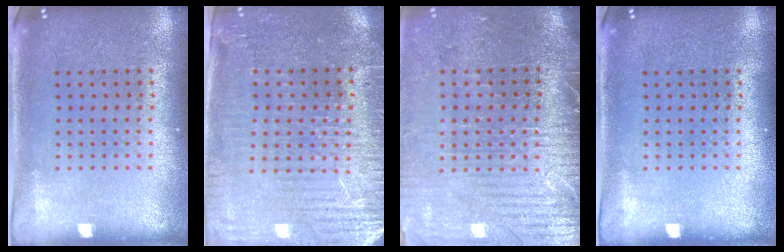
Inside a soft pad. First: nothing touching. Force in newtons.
{"total": 3.7, "press": 3.4, "slide": 1.5}
{"total": 3.8, "press": 3.5, "slide": 1.6}
{"total": 0.0}